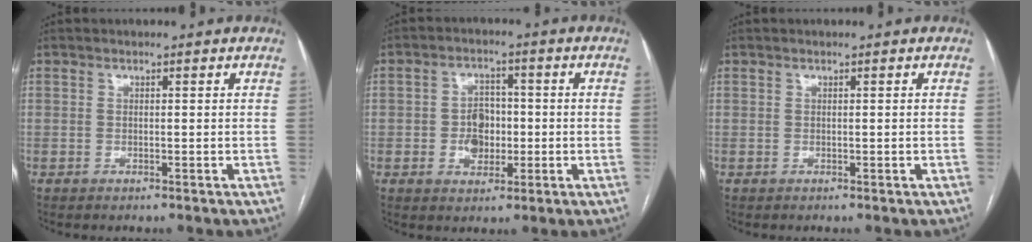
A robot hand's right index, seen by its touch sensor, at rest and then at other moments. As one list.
[{"total": 5.5, "force": [-0.8, 4.1, 3.6], "torque": [-0.063, 0.011, -0.009]}, {"total": 0.0}]